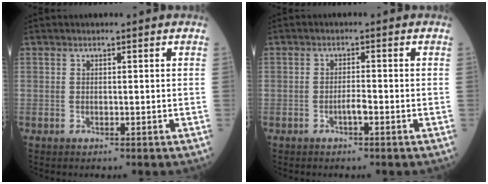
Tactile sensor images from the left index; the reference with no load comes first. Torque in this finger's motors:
{"motor_torque": [0.33, 0.22, 0.02, 0.01]}